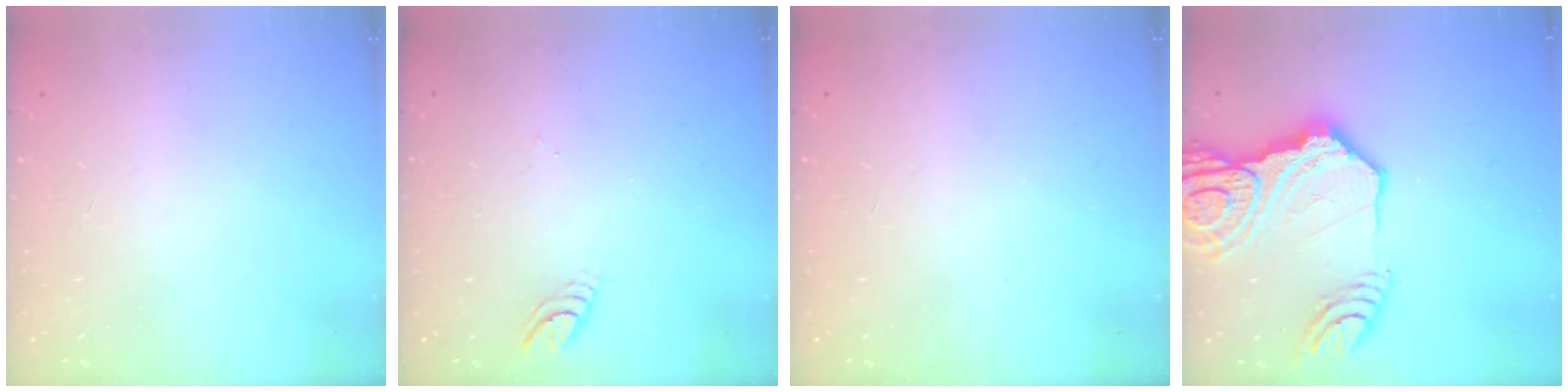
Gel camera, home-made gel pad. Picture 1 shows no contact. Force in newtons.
{"total": 3.9, "press": 3.9, "slide": 0.4}
{"total": 0.0}
{"total": 24.2, "press": 24.0, "slide": 2.6}